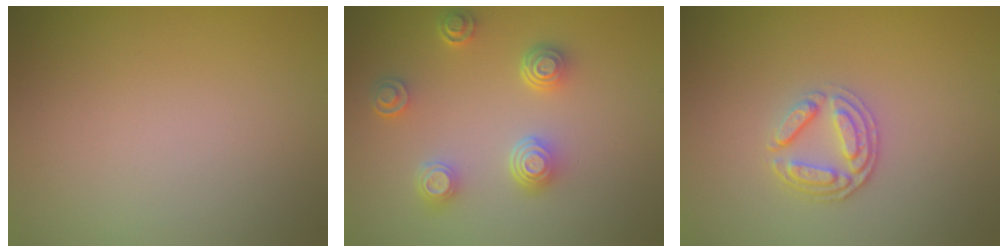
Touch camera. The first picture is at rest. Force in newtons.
{"total": 4.1, "press": 3.2, "slide": 2.6}
{"total": 2.6, "press": 2.4, "slide": 1.0}